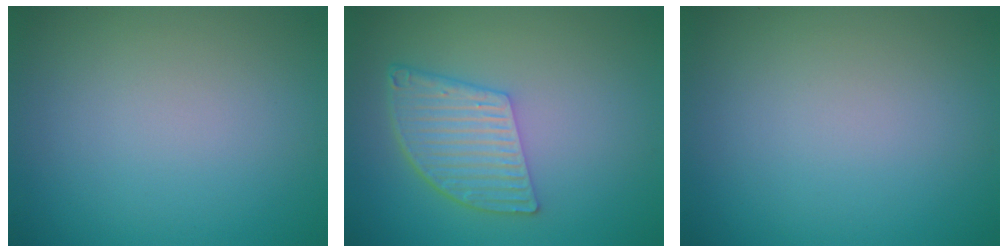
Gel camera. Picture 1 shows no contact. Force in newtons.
{"total": 5.3, "press": 3.9, "slide": 3.7}
{"total": 0.0}